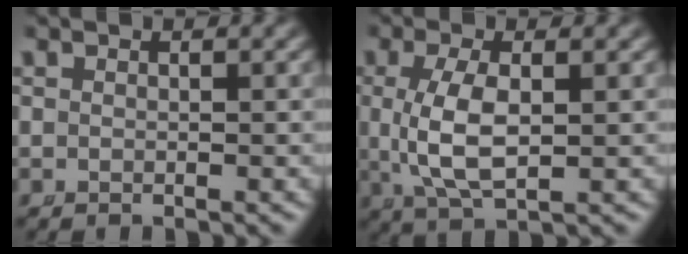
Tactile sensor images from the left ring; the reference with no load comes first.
{"total": 4.8, "force": [0.0, 2.0, 4.4], "torque": [-0.107, -0.009, 0.014]}